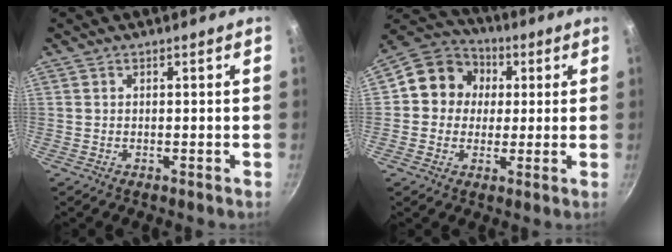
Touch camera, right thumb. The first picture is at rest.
{"total": 11.1, "force": [1.7, 10.0, 4.4], "torque": [-0.041, 0.016, 0.007]}